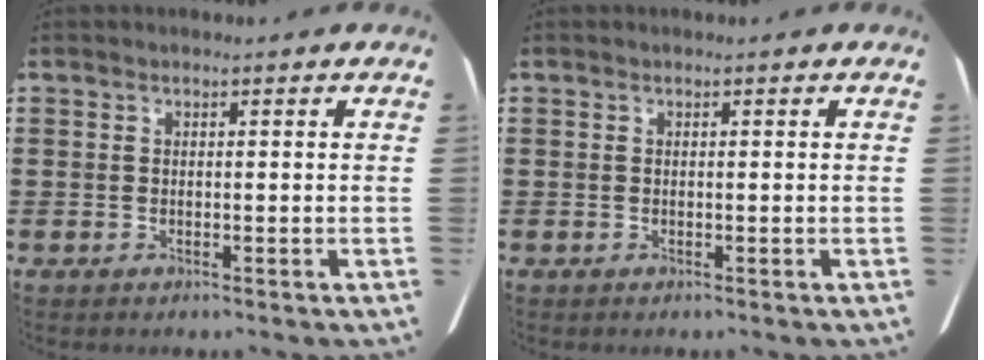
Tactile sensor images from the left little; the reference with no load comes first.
{"total": 0.0}